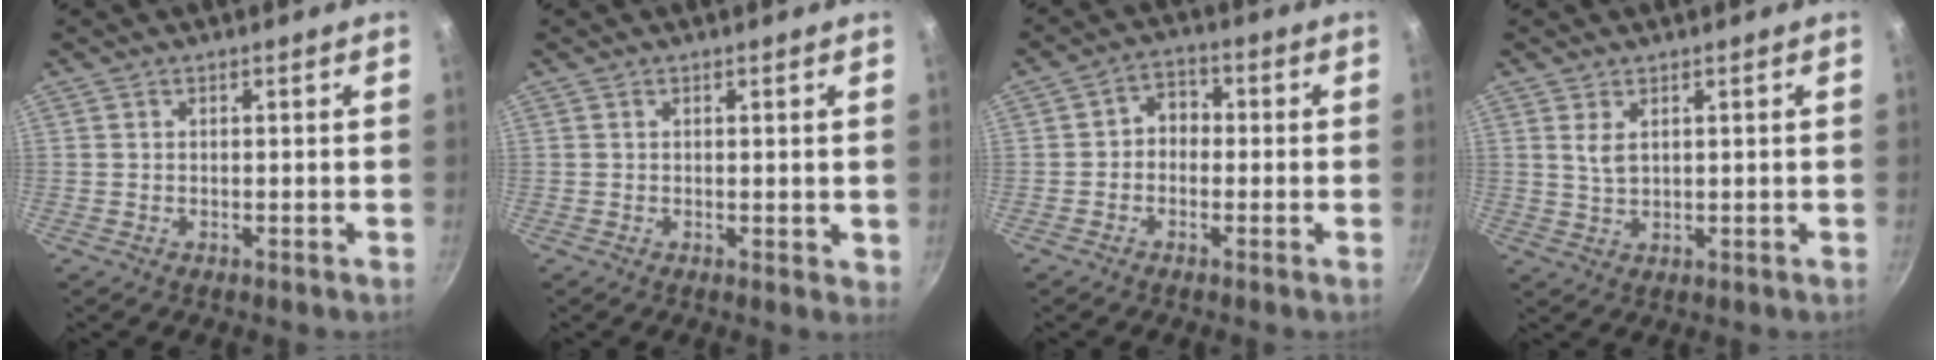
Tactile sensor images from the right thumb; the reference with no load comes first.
{"total": 1.6, "force": [0.4, 0.7, 1.4], "torque": [-0.013, -0.004, 0.004]}
{"total": 4.4, "force": [-0.7, 3.6, 2.5], "torque": [-0.013, 0.021, -0.025]}
{"total": 2.9, "force": [1.1, 1.6, 2.1], "torque": [-0.038, -0.008, 0.025]}